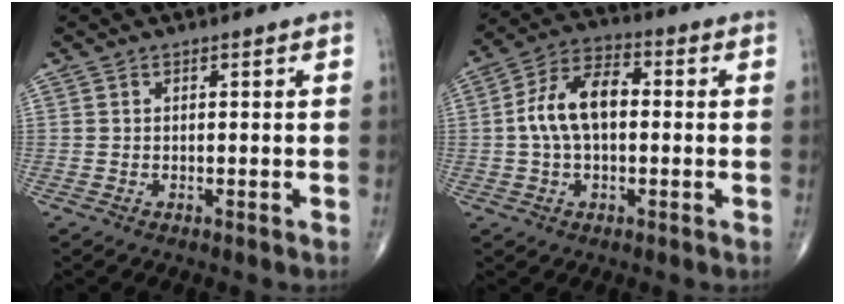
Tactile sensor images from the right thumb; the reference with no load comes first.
{"total": 10.9, "force": [0.3, 6.3, 8.8], "torque": [-0.165, 0.030, -0.002]}